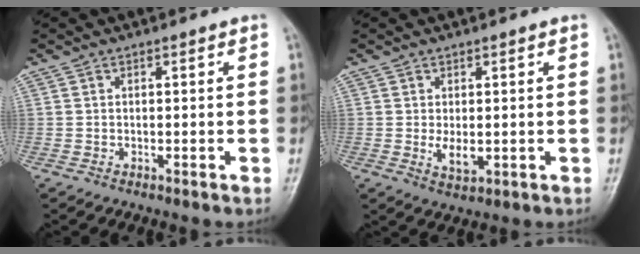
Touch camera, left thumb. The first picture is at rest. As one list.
[{"total": 3.4, "force": [0.0, 1.8, 2.9], "torque": [-0.044, -0.009, 0.007]}]